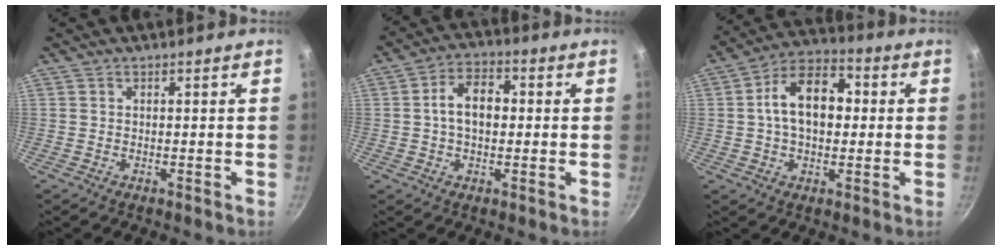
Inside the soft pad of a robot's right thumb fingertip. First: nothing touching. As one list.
[{"total": 7.9, "force": [0.4, 5.1, 6.0], "torque": [-0.081, 0.022, -0.003]}, {"total": 13.1, "force": [1.2, 8.5, 10.0], "torque": [-0.129, 0.030, 0.003]}]